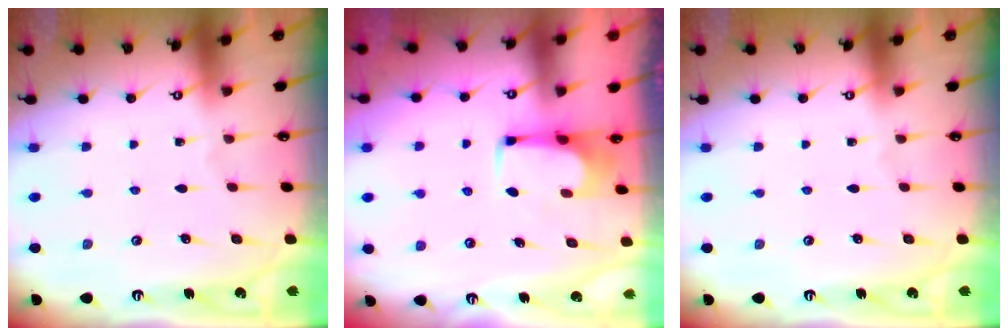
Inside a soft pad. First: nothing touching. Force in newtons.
{"total": 3.4, "press": 3.4, "slide": 0.2}
{"total": 0.0}